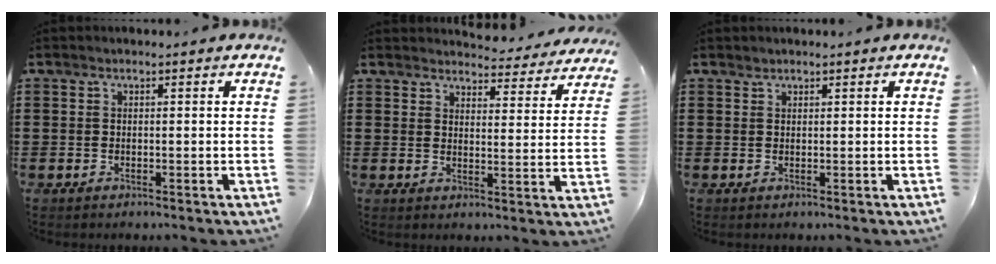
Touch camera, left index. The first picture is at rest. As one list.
[{"total": 4.0, "force": [4.0, 0.2, 0.3], "torque": [-0.015, -0.029, 0.069]}, {"total": 0.6, "force": [0.6, 0.2, 0.0], "torque": [-0.003, -0.001, 0.013]}]